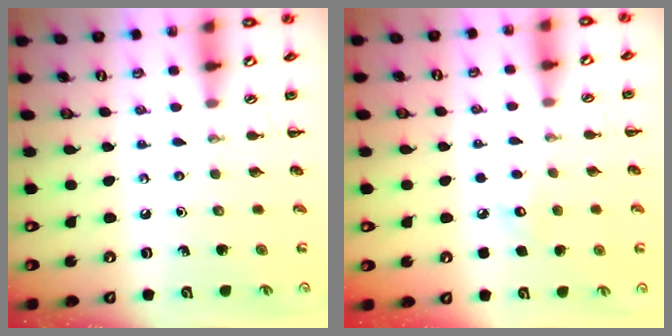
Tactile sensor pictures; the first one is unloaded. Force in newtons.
{"total": 5.9, "press": 5.7, "slide": 1.6}